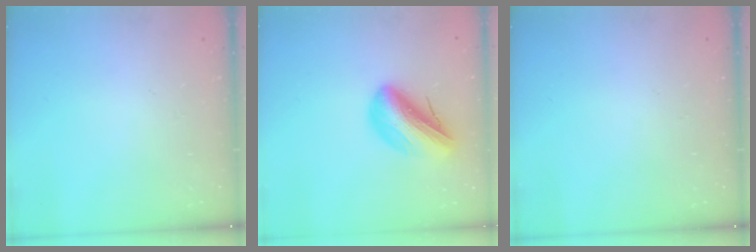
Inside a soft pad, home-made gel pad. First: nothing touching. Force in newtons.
{"total": 14.5, "press": 14.1, "slide": 3.4}
{"total": 0.0}